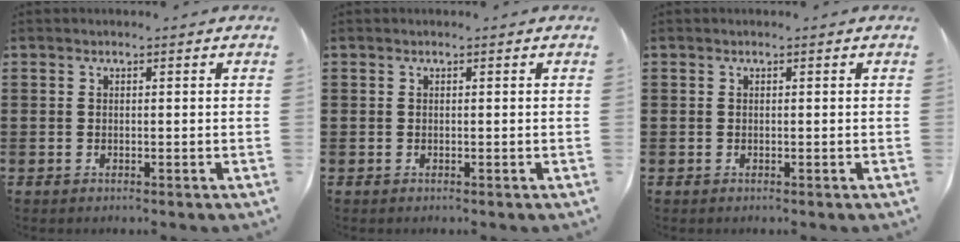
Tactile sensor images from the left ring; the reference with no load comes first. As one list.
[{"total": 0.0}, {"total": 0.0}]